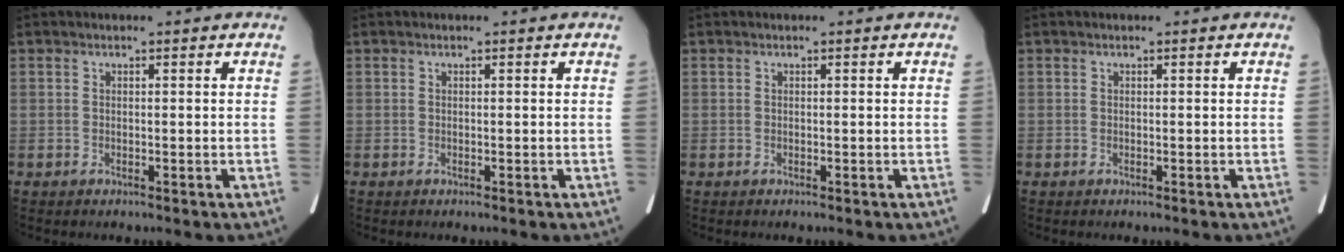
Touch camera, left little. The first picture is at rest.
{"total": 0.0}
{"total": 0.0}
{"total": 0.0}